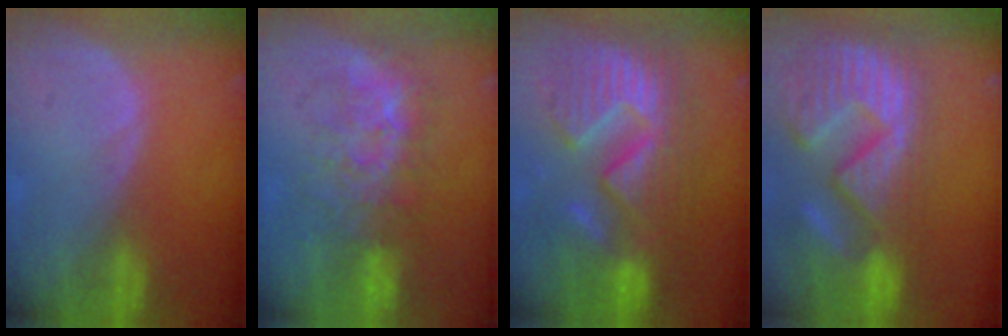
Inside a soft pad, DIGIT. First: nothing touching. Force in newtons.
{"total": 7.8, "press": 7.7, "slide": 1.6}
{"total": 12.9, "press": 12.8, "slide": 1.3}
{"total": 15.4, "press": 12.7, "slide": 8.7}